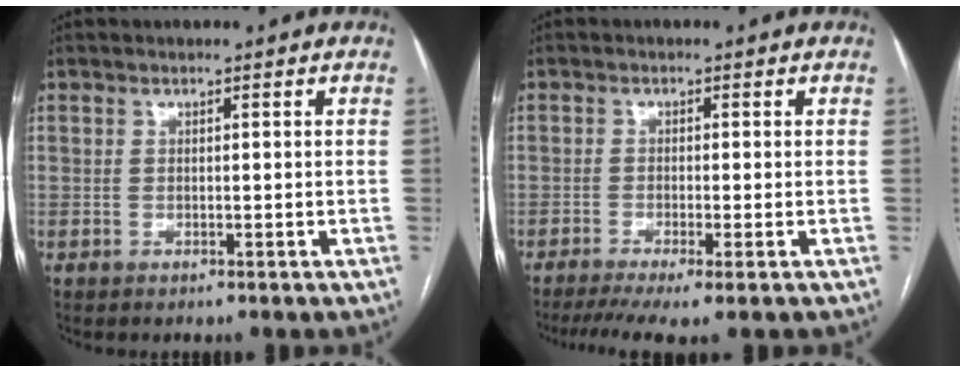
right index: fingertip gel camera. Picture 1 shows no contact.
{"total": 6.6, "force": [-4.5, 0.3, 4.8], "torque": [-0.078, -0.010, -0.074]}